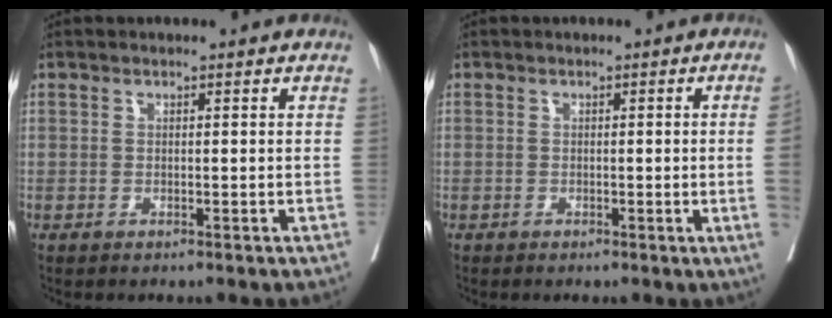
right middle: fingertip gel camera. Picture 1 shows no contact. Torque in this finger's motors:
{"motor_torque": [0.93, -1.06, -0.68, -0.07]}